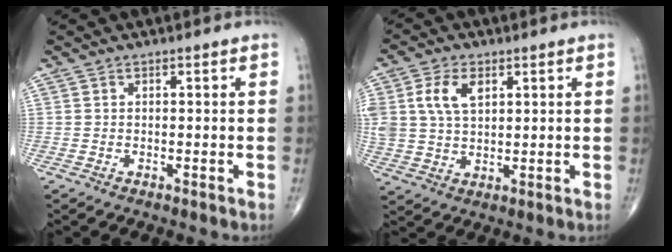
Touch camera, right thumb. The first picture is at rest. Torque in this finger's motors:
{"motor_torque": [1.46, 1.44, 0.83, 0.27, 0.10]}